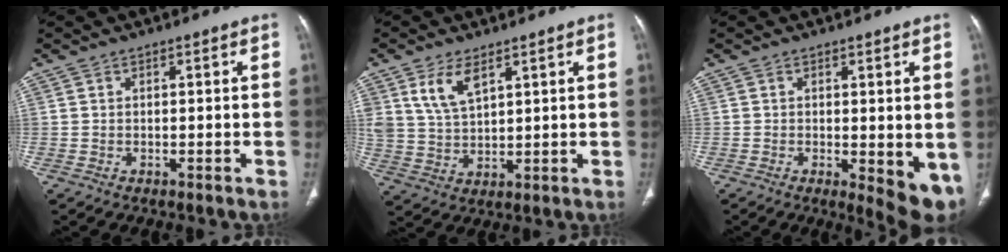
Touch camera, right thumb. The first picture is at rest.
{"total": 7.1, "force": [3.9, 3.6, 4.7], "torque": [-0.085, -0.019, 0.086]}
{"total": 7.4, "force": [-0.9, 2.6, 6.9], "torque": [-0.086, -0.021, -0.007]}